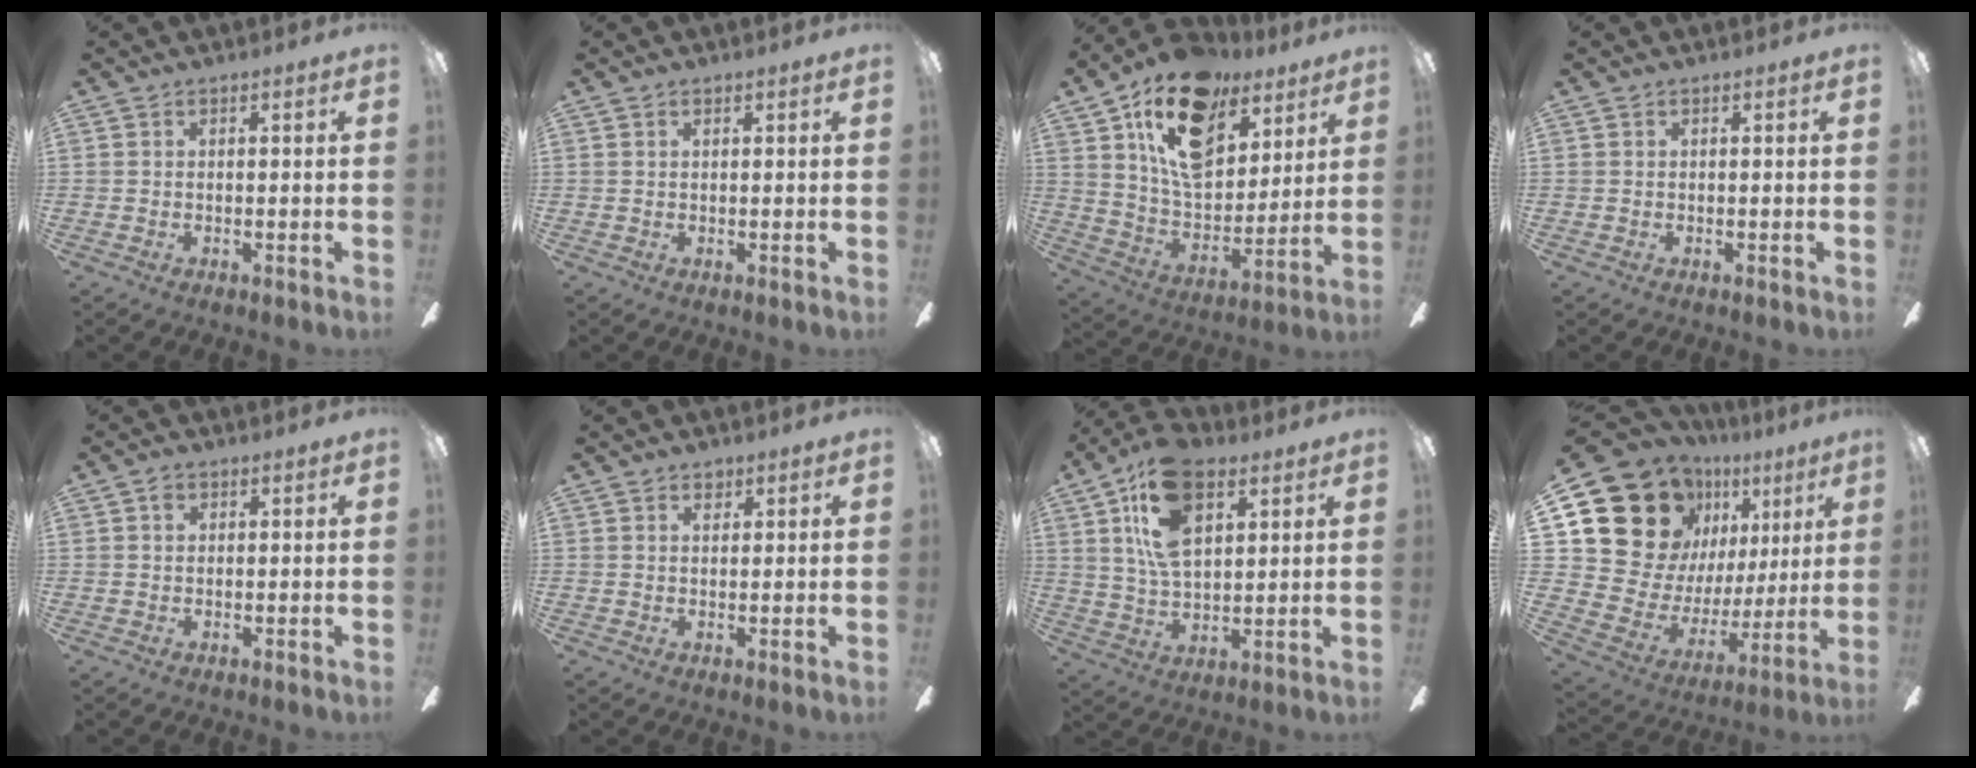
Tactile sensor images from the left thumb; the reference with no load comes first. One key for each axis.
{"total": 0.8, "fx": 0.5, "fy": 0.5, "fz": 0.5, "tx": -0.003, "ty": -0.001, "tz": 0.007}
{"total": 20.7, "fx": 11.7, "fy": 12.2, "fz": 11.9, "tx": -0.206, "ty": -0.051, "tz": 0.210}
{"total": 0.0}
{"total": 2.0, "fx": 0.8, "fy": 1.5, "fz": 1.0, "tx": -0.015, "ty": 0.001, "tz": 0.013}
{"total": 2.2, "fx": 1.5, "fy": 1.3, "fz": 1.0, "tx": -0.006, "ty": -0.004, "tz": 0.023}
{"total": 17.2, "fx": 8.4, "fy": 9.3, "fz": 11.8, "tx": -0.232, "ty": -0.015, "tz": 0.148}
{"total": 21.5, "fx": 12.0, "fy": 15.4, "fz": 9.1, "tx": -0.178, "ty": -0.080, "tz": 0.246}